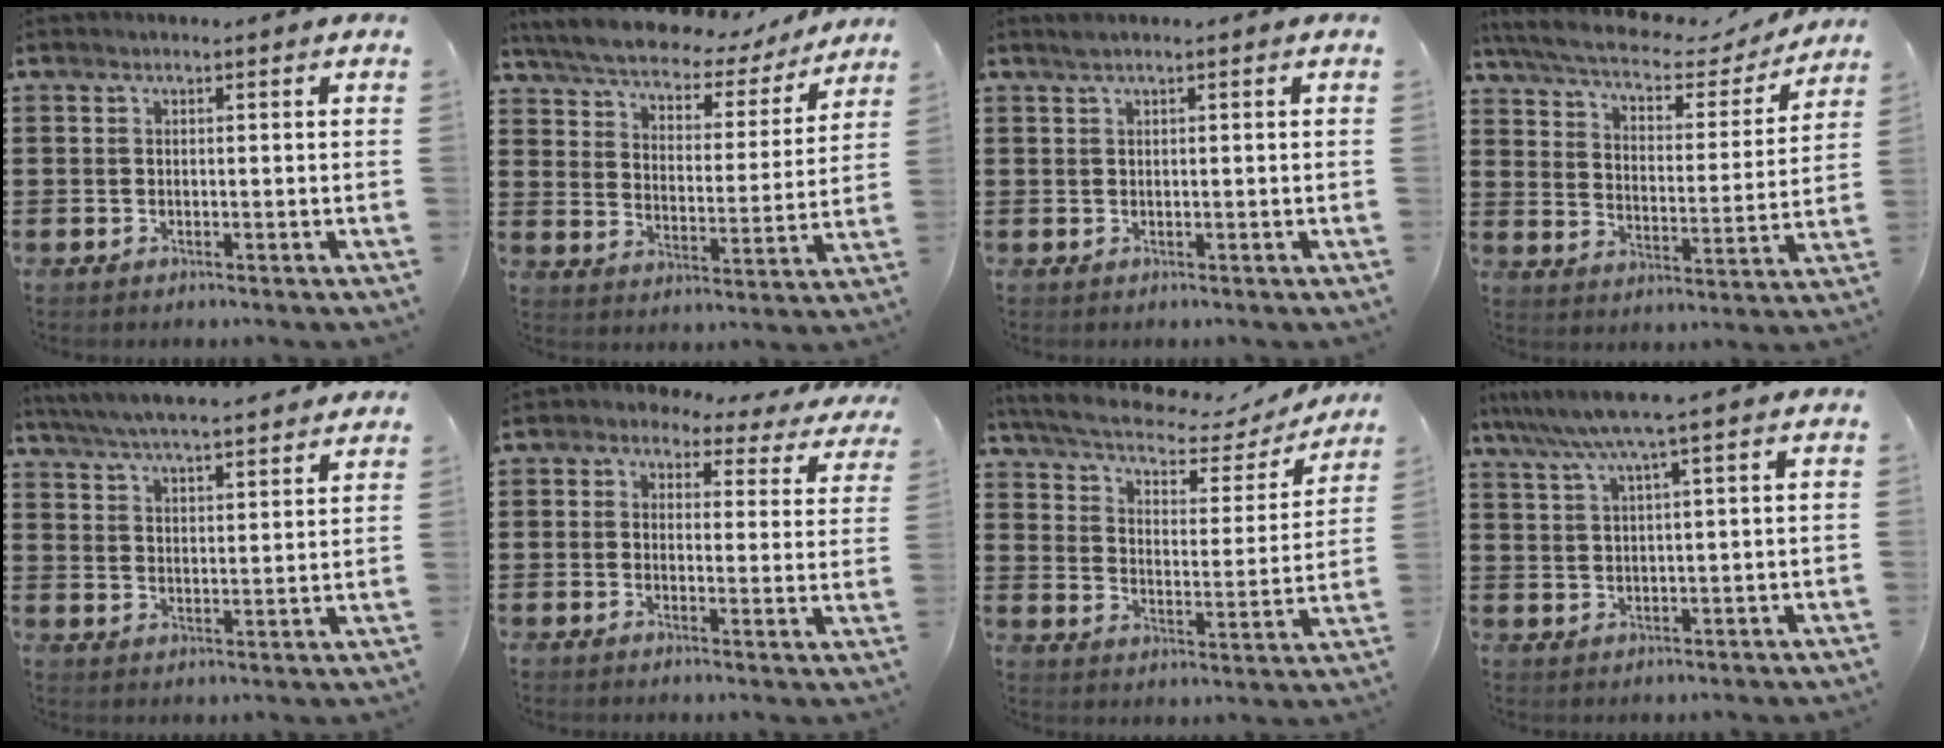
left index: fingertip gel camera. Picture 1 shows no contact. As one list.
[{"total": 5.8, "force": [5.4, 1.0, 1.6], "torque": [-0.060, -0.037, 0.089]}, {"total": 1.0, "force": [0.6, 0.0, 0.8], "torque": [-0.016, 0.001, 0.012]}, {"total": 6.1, "force": [5.1, 1.4, 3.1], "torque": [-0.084, -0.028, 0.084]}, {"total": 5.6, "force": [5.5, -0.2, 1.4], "torque": [-0.049, -0.029, 0.095]}, {"total": 2.6, "force": [2.1, 1.4, 0.6], "torque": [-0.029, -0.015, 0.032]}, {"total": 6.0, "force": [5.1, 1.3, 2.9], "torque": [-0.079, -0.027, 0.083]}, {"total": 5.6, "force": [3.6, -0.4, 4.2], "torque": [-0.093, -0.008, 0.060]}]